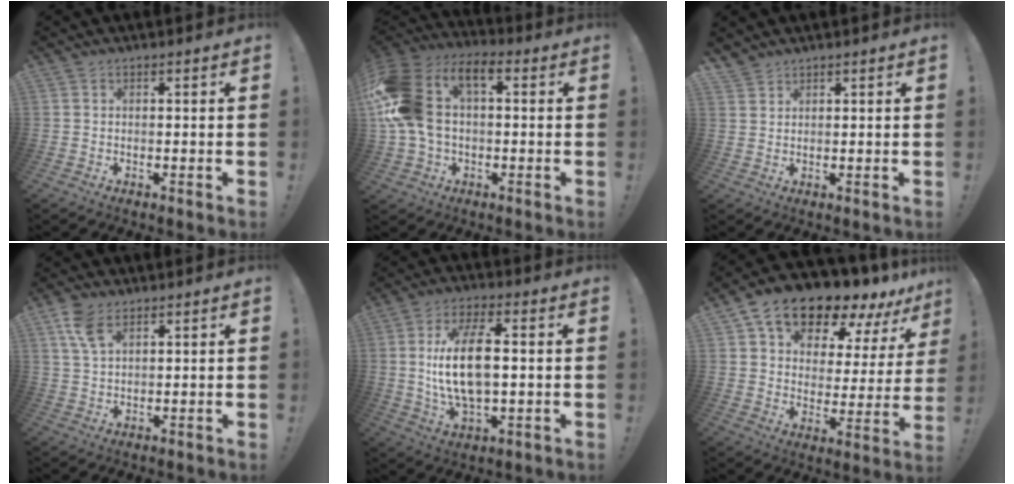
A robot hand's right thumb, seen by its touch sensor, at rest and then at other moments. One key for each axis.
{"total": 18.2, "fx": 3.5, "fy": 11.8, "fz": 13.4, "tx": -0.259, "ty": 0.003, "tz": 0.066}
{"total": 2.9, "fx": 2.6, "fy": 1.3, "fz": 0.3, "tx": 0.001, "ty": -0.017, "tz": 0.047}
{"total": 7.1, "fx": 4.1, "fy": 3.4, "fz": 4.7, "tx": -0.080, "ty": -0.014, "tz": 0.077}
{"total": 14.9, "fx": 0.9, "fy": 6.6, "fz": 13.4, "tx": -0.256, "ty": 0.000, "tz": 0.010}
{"total": 16.4, "fx": 13.1, "fy": 6.9, "fz": 7.0, "tx": -0.125, "ty": -0.099, "tz": 0.233}